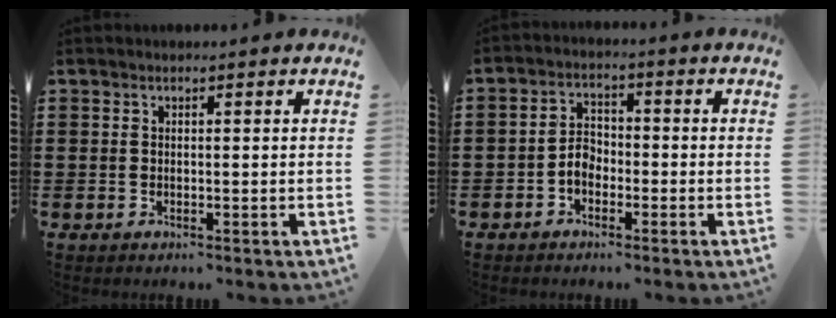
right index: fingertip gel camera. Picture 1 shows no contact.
{"total": 3.5, "force": [-1.7, 2.3, 2.0], "torque": [-0.054, 0.003, -0.040]}